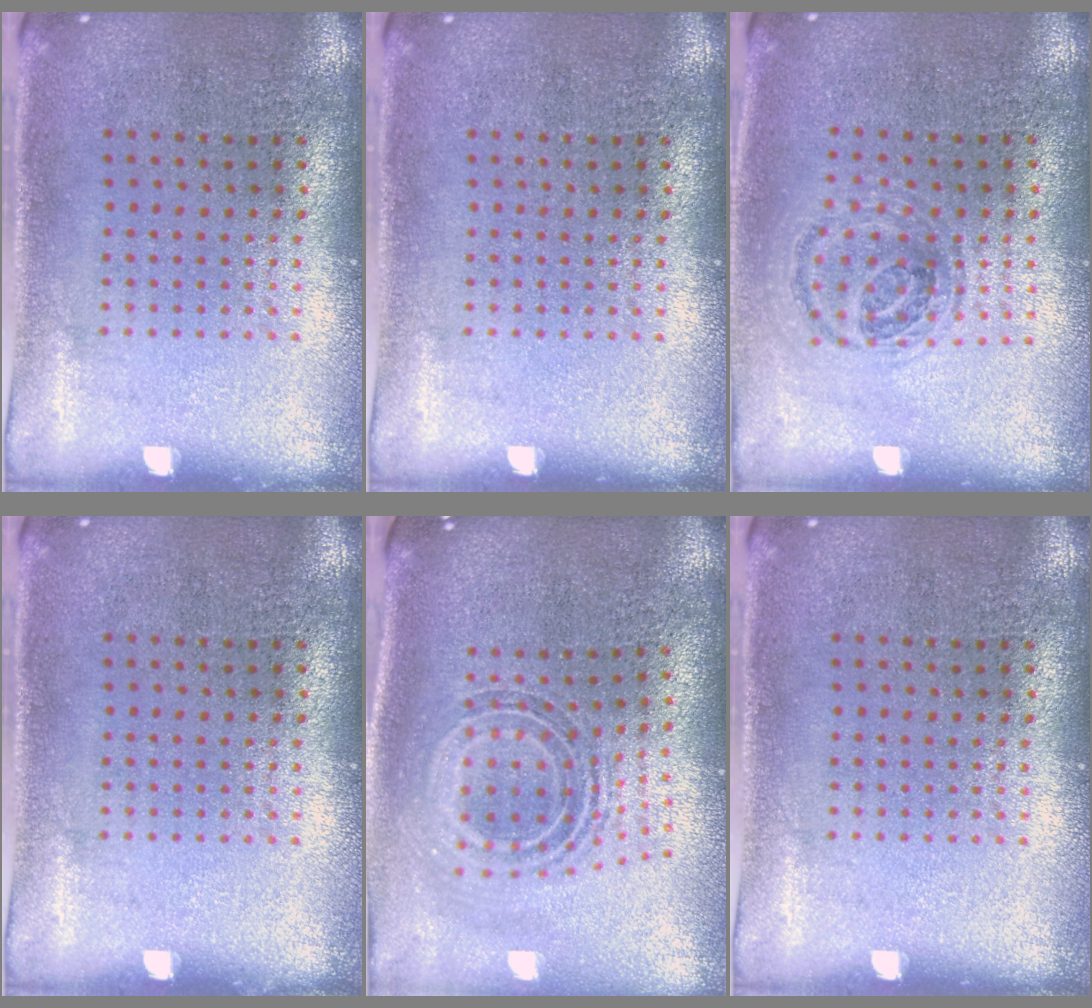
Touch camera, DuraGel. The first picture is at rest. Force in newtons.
{"total": 0.0}
{"total": 0.9, "press": 0.9, "slide": 0.3}
{"total": 0.0}
{"total": 1.0, "press": 0.9, "slide": 0.5}
{"total": 0.0}